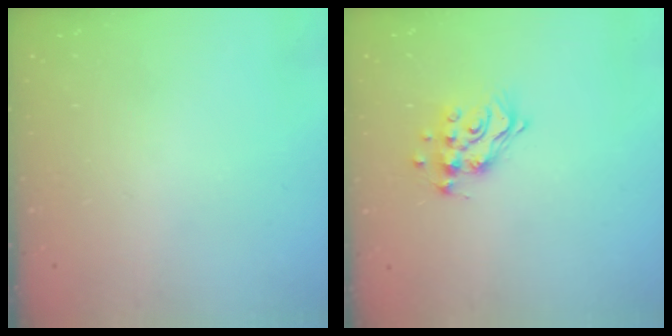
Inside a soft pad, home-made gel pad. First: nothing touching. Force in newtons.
{"total": 11.7, "press": 11.7, "slide": 0.9}